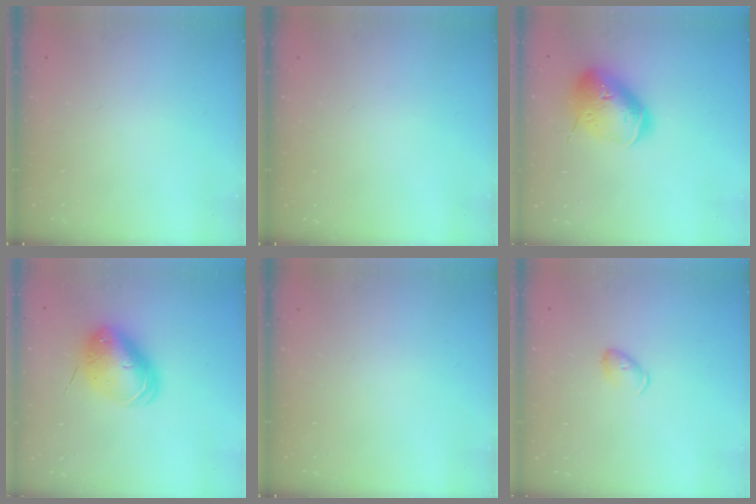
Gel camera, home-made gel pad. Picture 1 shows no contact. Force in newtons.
{"total": 0.0}
{"total": 18.4, "press": 18.2, "slide": 2.8}
{"total": 10.8, "press": 10.6, "slide": 2.3}
{"total": 0.0}
{"total": 4.5, "press": 4.5, "slide": 0.6}